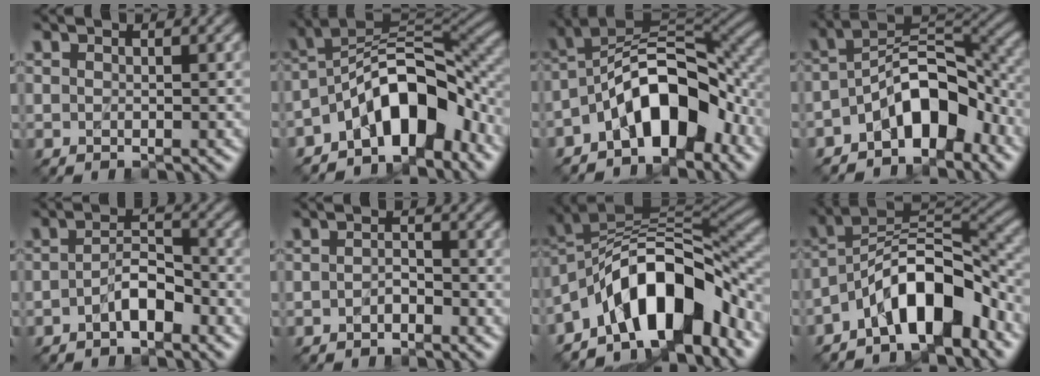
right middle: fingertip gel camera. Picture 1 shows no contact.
{"total": 9.1, "force": [-5.0, 4.1, 6.5], "torque": [-0.081, 0.018, -0.099]}
{"total": 8.8, "force": [-4.4, 4.2, 6.5], "torque": [-0.082, 0.019, -0.089]}
{"total": 7.5, "force": [-4.1, 3.6, 5.1], "torque": [-0.064, 0.014, -0.085]}
{"total": 2.8, "force": [-1.4, 1.2, 2.2], "torque": [-0.038, 0.009, -0.030]}
{"total": 1.1, "force": [-0.7, 0.6, 0.7], "torque": [-0.014, 0.003, -0.015]}
{"total": 11.7, "force": [-6.0, 5.2, 8.5], "torque": [-0.113, 0.015, -0.114]}
{"total": 8.3, "force": [-4.8, 3.1, 6.1], "torque": [-0.085, 0.016, -0.093]}